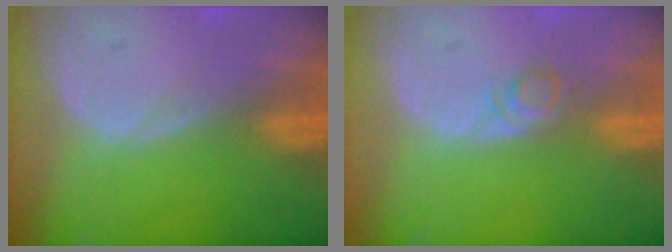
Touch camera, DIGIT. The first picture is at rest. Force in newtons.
{"total": 1.9, "press": 1.8, "slide": 0.2}